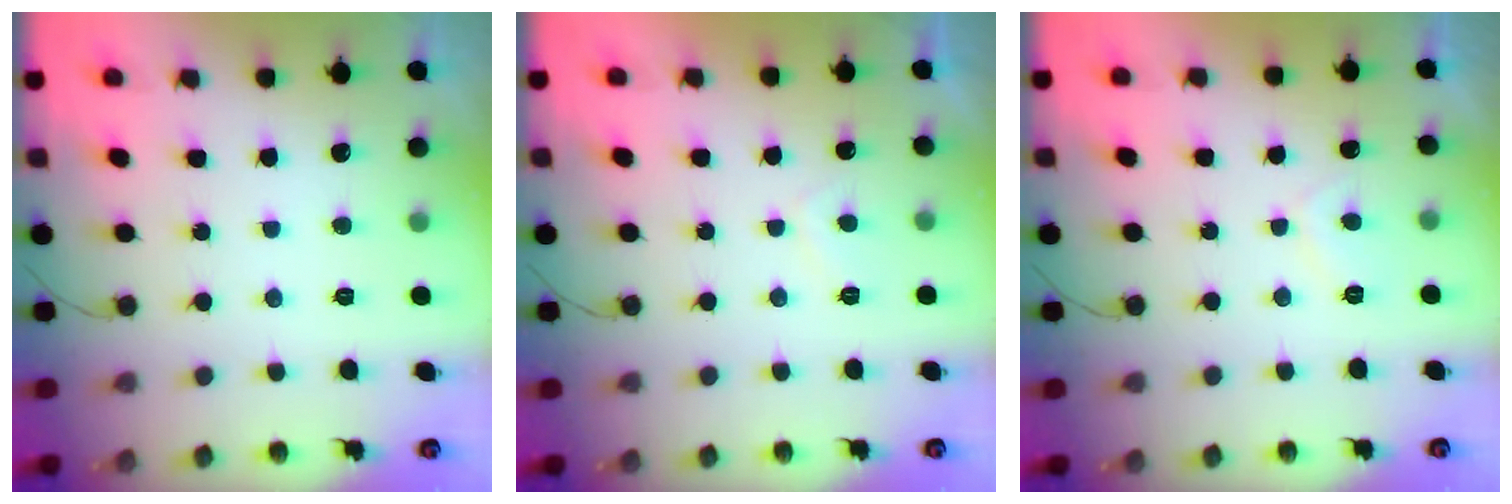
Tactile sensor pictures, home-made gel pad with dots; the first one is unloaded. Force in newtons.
{"total": 1.5, "press": 1.3, "slide": 0.7}
{"total": 1.7, "press": 1.6, "slide": 0.7}